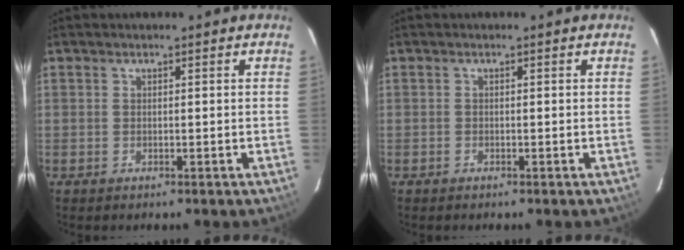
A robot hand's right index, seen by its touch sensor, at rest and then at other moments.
{"total": 0.0}